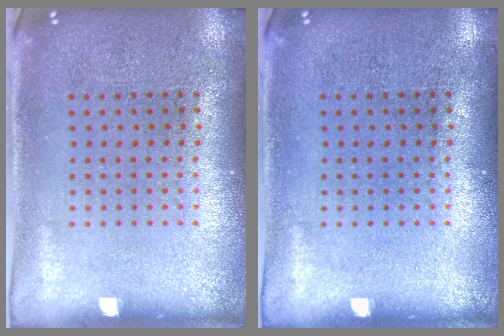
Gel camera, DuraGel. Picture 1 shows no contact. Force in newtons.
{"total": 0.0}